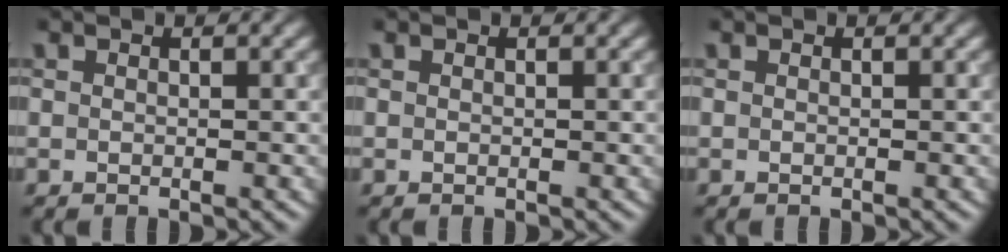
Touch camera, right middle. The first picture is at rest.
{"total": 0.0}
{"total": 0.0}